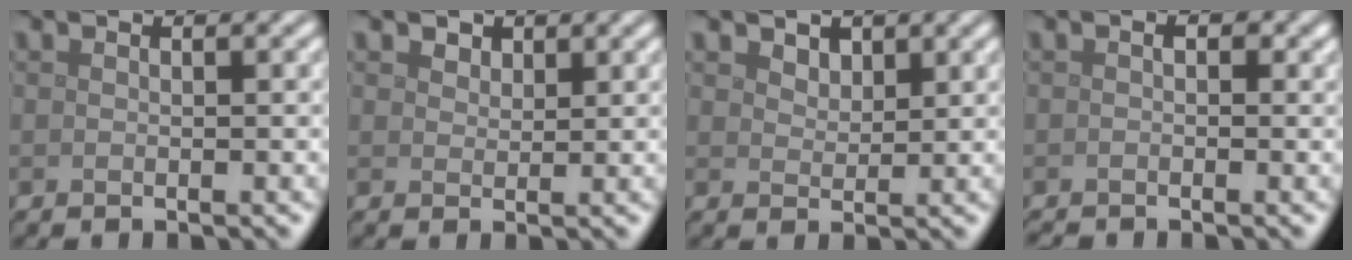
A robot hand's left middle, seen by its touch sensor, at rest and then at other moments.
{"total": 1.3, "force": [0.9, 0.8, 0.3], "torque": [-0.009, -0.002, 0.016]}
{"total": 1.4, "force": [1.2, 0.8, 0.3], "torque": [-0.014, -0.007, 0.023]}
{"total": 0.9, "force": [-0.6, 0.5, 0.5], "torque": [-0.011, 0.000, -0.012]}